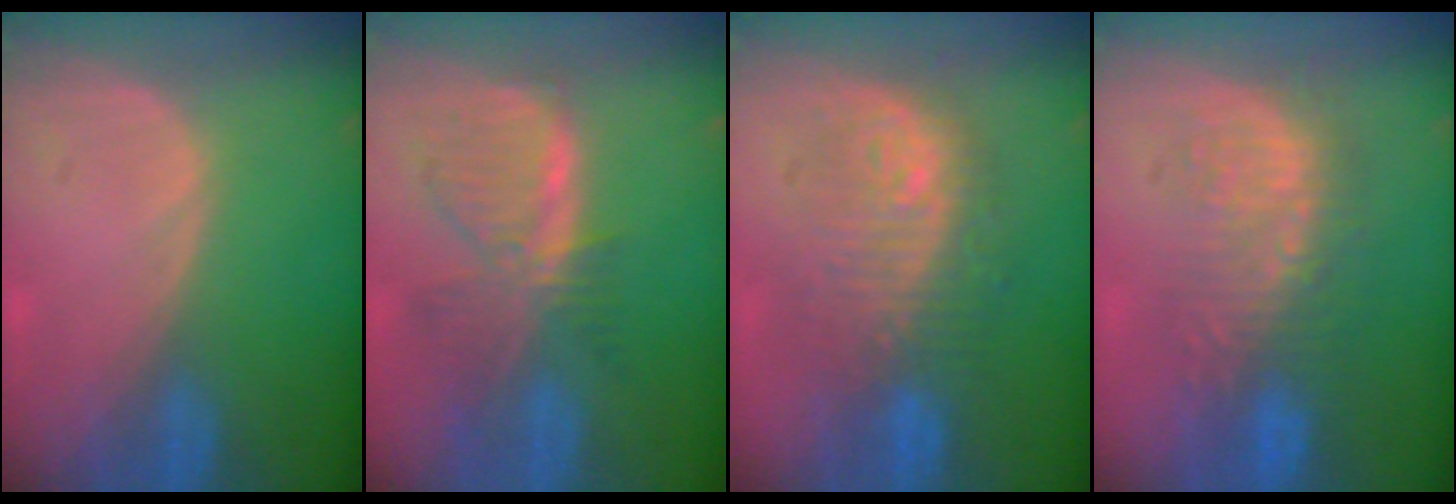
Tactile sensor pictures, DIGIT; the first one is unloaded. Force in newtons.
{"total": 7.7, "press": 6.9, "slide": 3.4}
{"total": 9.6, "press": 9.6, "slide": 0.7}
{"total": 9.1, "press": 8.7, "slide": 2.6}